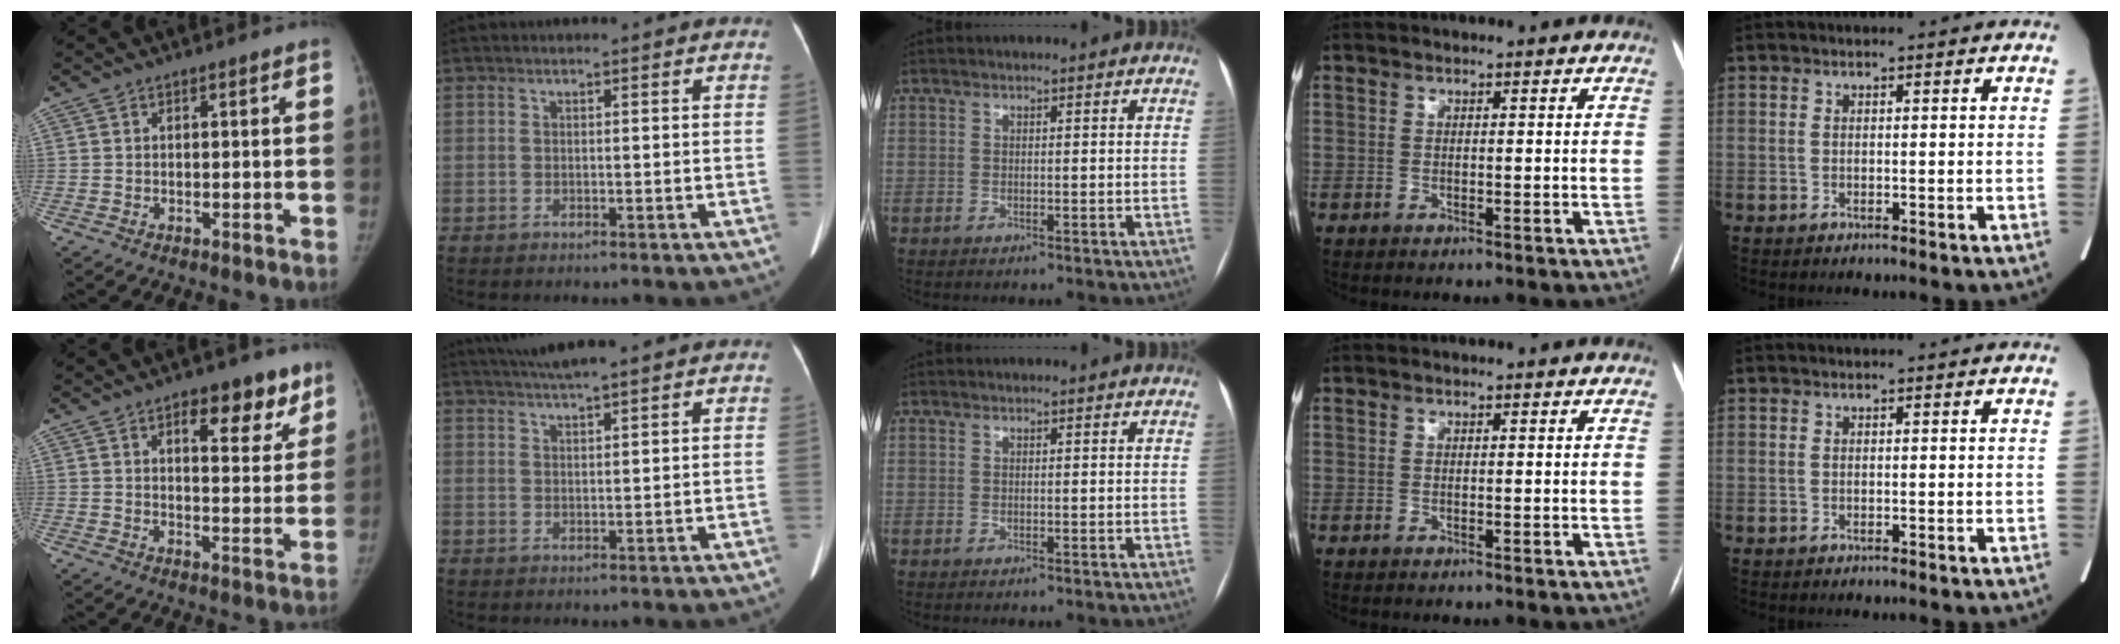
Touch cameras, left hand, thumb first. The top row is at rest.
{"thumb": {"total": 10.4, "force": [6.2, 4.8, 6.7], "torque": [-0.050, -0.029, 0.085]}, "index": {"total": 6.1, "force": [5.2, -0.4, 3.2], "torque": [-0.058, 0.030, 0.089]}}